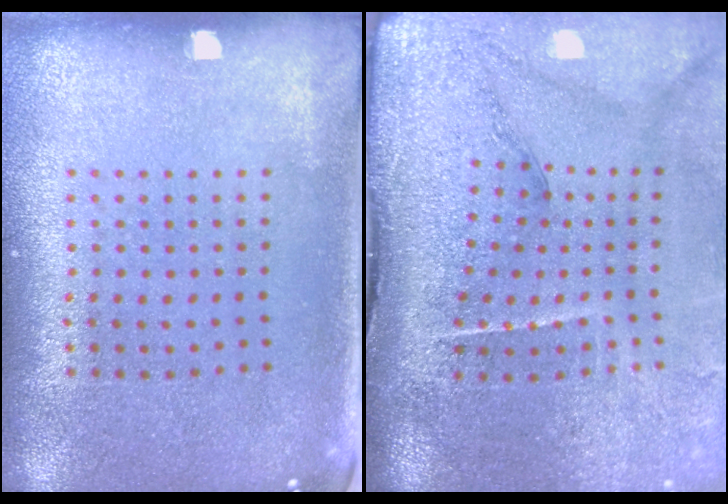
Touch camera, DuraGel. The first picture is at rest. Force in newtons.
{"total": 4.7, "press": 3.7, "slide": 2.9}